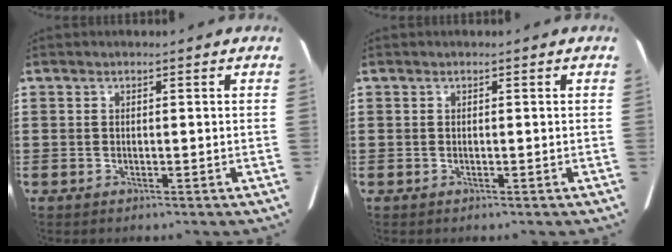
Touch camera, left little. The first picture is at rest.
{"total": 0.0}